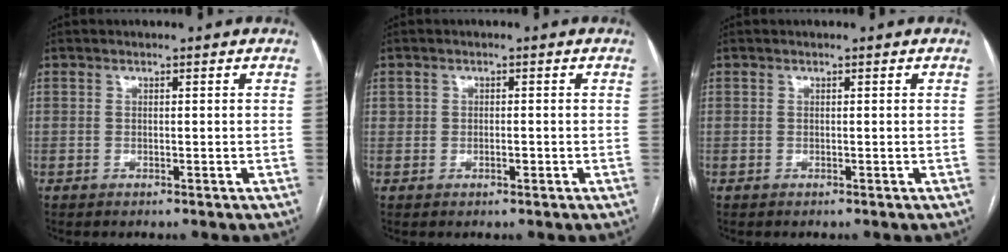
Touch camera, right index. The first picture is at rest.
{"total": 1.2, "force": [-0.2, 0.8, 0.8], "torque": [-0.013, 0.007, 0.002]}
{"total": 0.0}